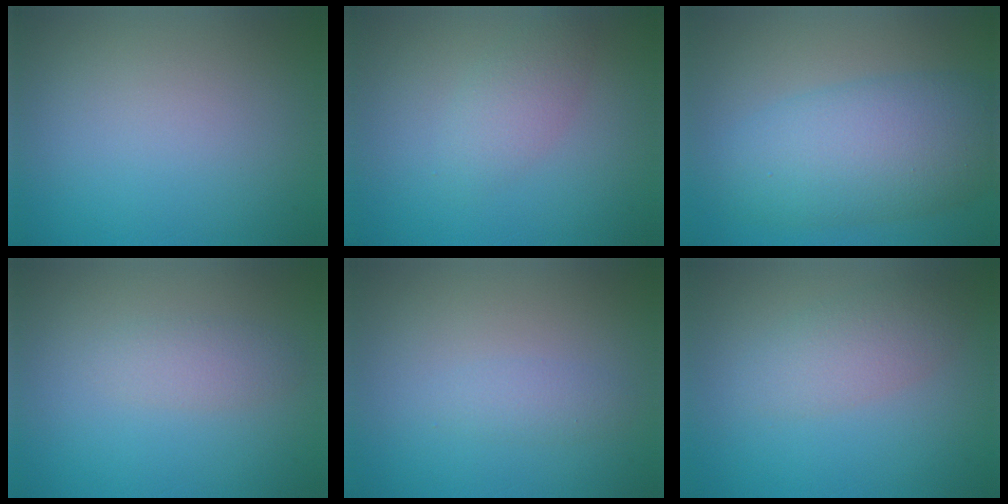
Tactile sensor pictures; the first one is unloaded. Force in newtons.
{"total": 2.2, "press": 2.2, "slide": 0.0}
{"total": 7.8, "press": 7.8, "slide": 0.1}
{"total": 1.6, "press": 1.6, "slide": 0.0}
{"total": 1.1, "press": 1.1, "slide": 0.0}
{"total": 2.8, "press": 2.8, "slide": 0.0}